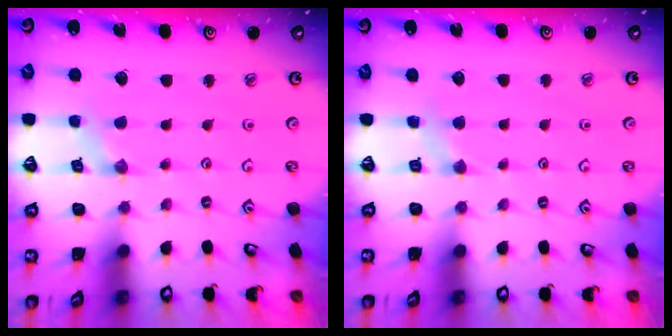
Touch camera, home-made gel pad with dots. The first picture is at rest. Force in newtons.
{"total": 3.0, "press": 2.9, "slide": 0.5}